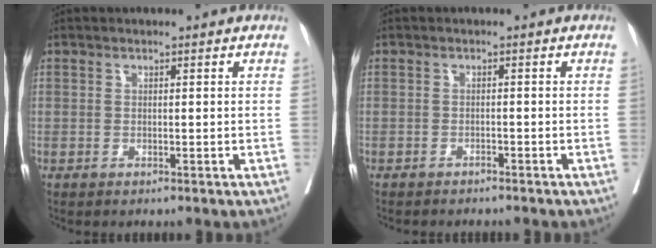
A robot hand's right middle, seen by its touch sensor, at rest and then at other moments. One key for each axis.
{"total": 3.4, "fx": -3.1, "fy": 0.6, "fz": 1.2, "tx": -0.016, "ty": -0.003, "tz": -0.038}